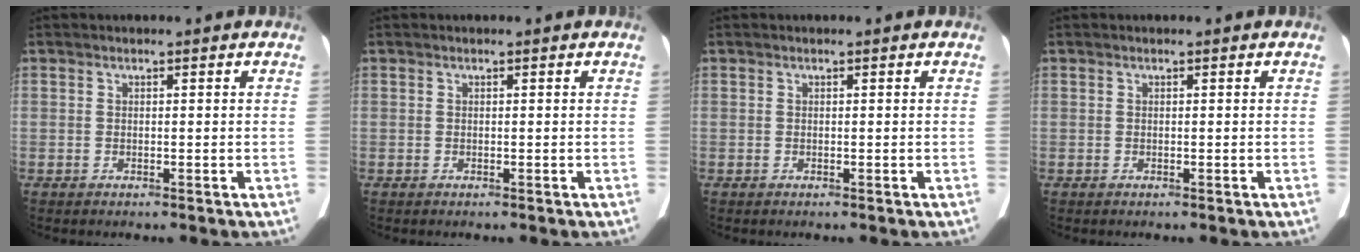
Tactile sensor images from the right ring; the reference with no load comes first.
{"total": 0.0}
{"total": 0.0}
{"total": 0.0}